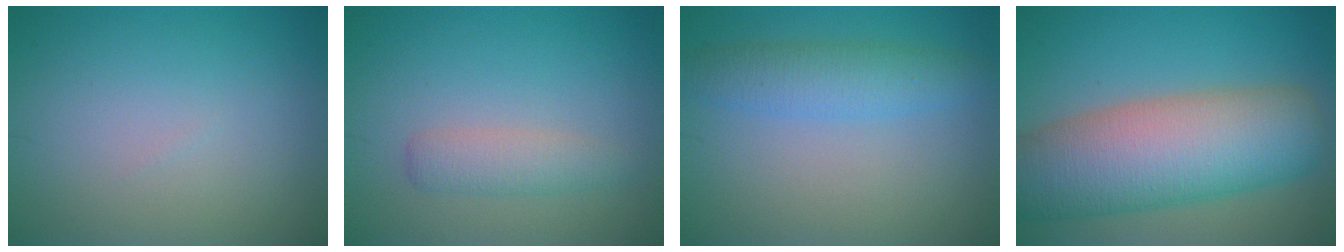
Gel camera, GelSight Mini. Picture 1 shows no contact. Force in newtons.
{"total": 2.2, "press": 2.2, "slide": 0.0}
{"total": 3.6, "press": 3.6, "slide": 0.2}
{"total": 12.0, "press": 12.0, "slide": 0.6}